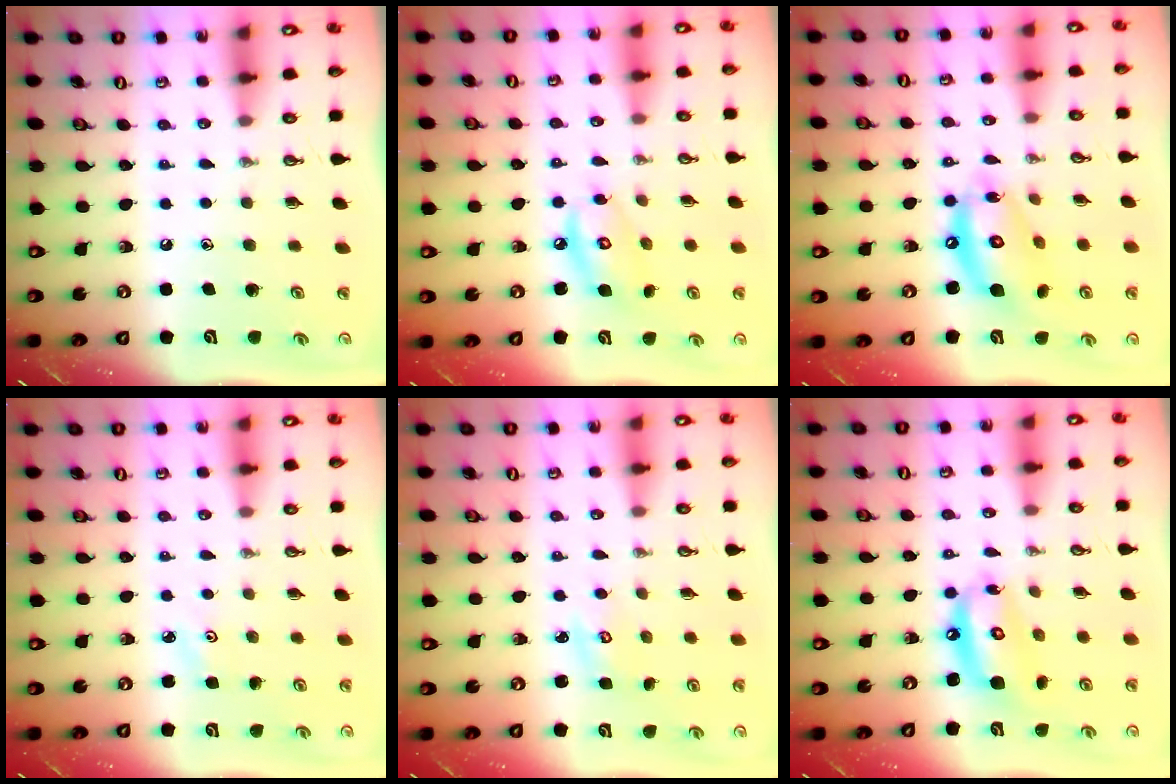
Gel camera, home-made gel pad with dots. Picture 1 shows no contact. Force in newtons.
{"total": 8.7, "press": 8.7, "slide": 0.7}
{"total": 14.5, "press": 14.5, "slide": 1.2}
{"total": 2.1, "press": 2.1, "slide": 0.3}
{"total": 2.9, "press": 2.9, "slide": 0.3}
{"total": 12.3, "press": 12.2, "slide": 1.9}